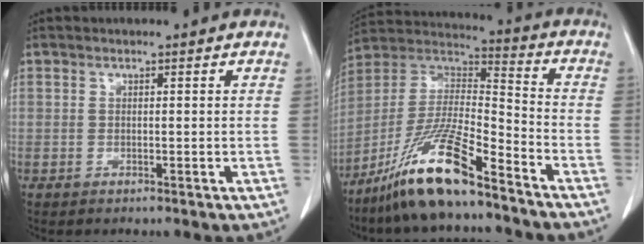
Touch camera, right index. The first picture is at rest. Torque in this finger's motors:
{"motor_torque": [1.25, -0.88, 0.46, 0.21]}